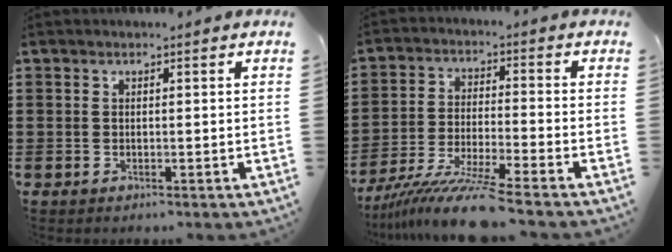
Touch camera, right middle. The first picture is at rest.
{"total": 9.5, "force": [-8.3, -0.5, 4.6], "torque": [-0.094, -0.010, -0.161]}